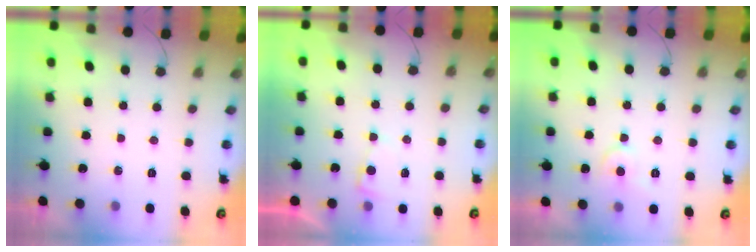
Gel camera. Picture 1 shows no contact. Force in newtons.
{"total": 2.1, "press": 2.1, "slide": 0.3}
{"total": 6.0, "press": 6.0, "slide": 0.6}